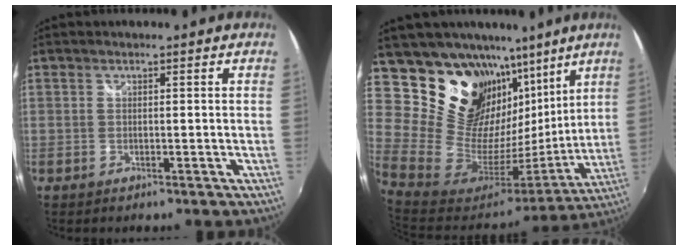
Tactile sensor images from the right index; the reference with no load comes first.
{"total": 22.6, "force": [15.1, 13.4, 10.2], "torque": [-0.188, -0.013, 0.287]}